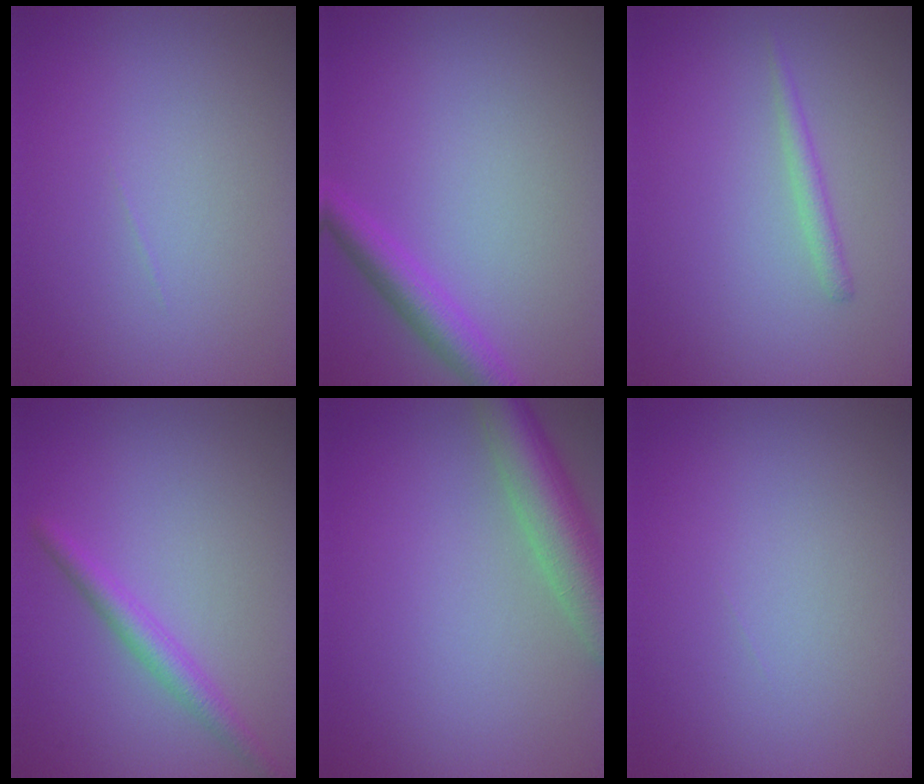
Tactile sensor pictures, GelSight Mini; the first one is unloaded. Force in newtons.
{"total": 3.0, "press": 3.0, "slide": 0.2}
{"total": 1.2, "press": 1.2, "slide": 0.1}
{"total": 2.3, "press": 2.3, "slide": 0.0}
{"total": 5.8, "press": 5.8, "slide": 0.5}
{"total": 0.0}